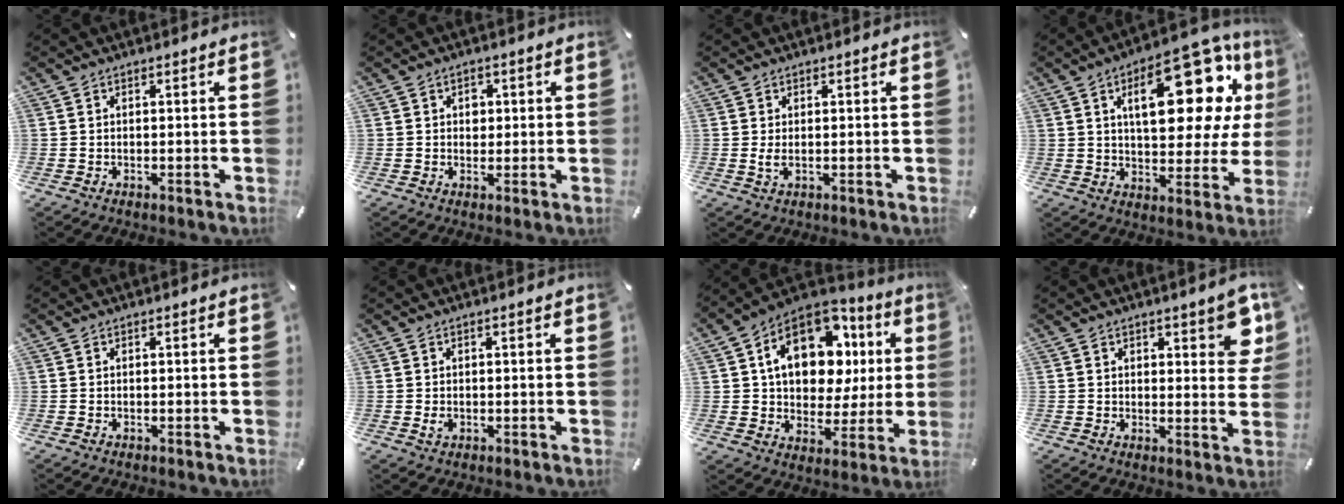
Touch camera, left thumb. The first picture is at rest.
{"total": 2.8, "force": [0.4, 2.4, 1.4], "torque": [-0.006, -0.004, -0.001]}
{"total": 2.4, "force": [0.2, 1.0, 2.1], "torque": [-0.041, -0.004, -0.001]}
{"total": 23.9, "force": [9.6, 10.8, 19.0], "torque": [-0.257, -0.053, 0.148]}
{"total": 0.0}
{"total": 1.5, "force": [-0.1, 1.2, 0.9], "torque": [-0.010, -0.001, -0.004]}
{"total": 17.9, "force": [5.7, 12.3, 11.7], "torque": [-0.192, -0.018, 0.103]}
{"total": 6.6, "force": [3.5, 3.2, 4.6], "torque": [-0.047, -0.017, 0.056]}